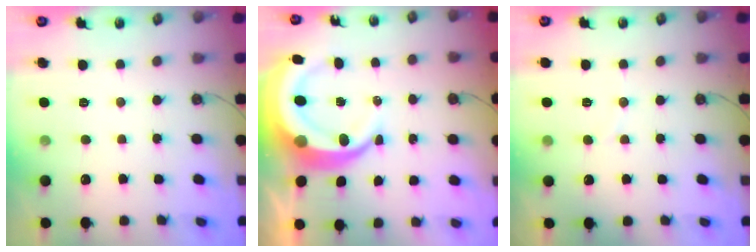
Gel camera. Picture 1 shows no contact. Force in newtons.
{"total": 12.3, "press": 12.2, "slide": 1.5}
{"total": 3.1, "press": 2.9, "slide": 1.0}